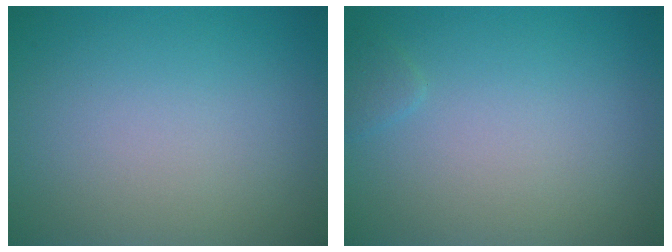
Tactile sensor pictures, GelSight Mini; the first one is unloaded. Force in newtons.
{"total": 0.7, "press": 0.7, "slide": 0.0}